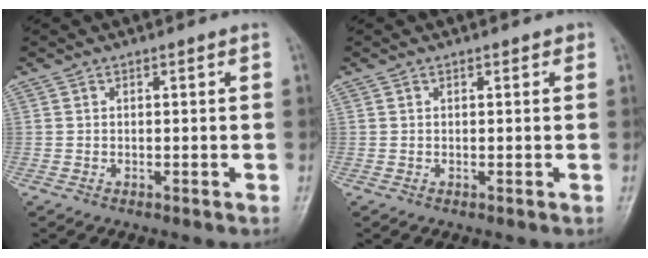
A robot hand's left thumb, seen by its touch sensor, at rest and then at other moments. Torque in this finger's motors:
{"motor_torque": [0.06, 0.02, -0.13, -0.01, -0.03]}